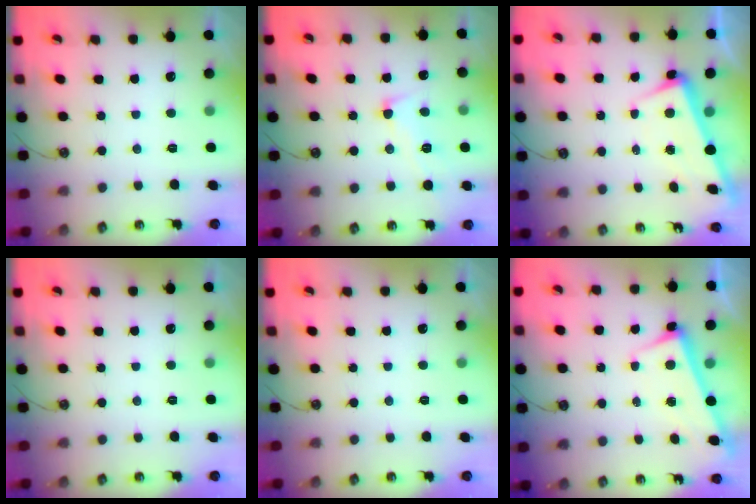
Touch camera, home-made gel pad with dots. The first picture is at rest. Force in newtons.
{"total": 1.6, "press": 1.5, "slide": 0.7}
{"total": 3.0, "press": 2.8, "slide": 0.9}
{"total": 0.0}
{"total": 0.0}
{"total": 2.9, "press": 2.8, "slide": 0.5}